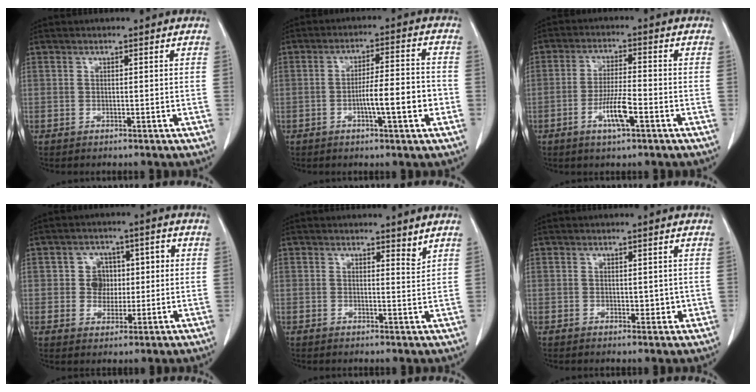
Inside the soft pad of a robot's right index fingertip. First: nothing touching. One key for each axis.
{"total": 8.2, "fx": -2.3, "fy": 0.9, "fz": 7.8, "tx": -0.128, "ty": 0.011, "tz": -0.037}
{"total": 6.4, "fx": -2.6, "fy": 0.9, "fz": 5.8, "tx": -0.112, "ty": -0.005, "tz": -0.048}
{"total": 5.8, "fx": 0.5, "fy": 5.3, "fz": 2.4, "tx": -0.031, "ty": 0.023, "tz": 0.012}
{"total": 2.3, "fx": 2.0, "fy": 0.6, "fz": 1.0, "tx": -0.015, "ty": -0.014, "tz": 0.028}
{"total": 2.4, "fx": 0.1, "fy": 1.4, "fz": 1.9, "tx": -0.024, "ty": -0.004, "tz": 0.006}